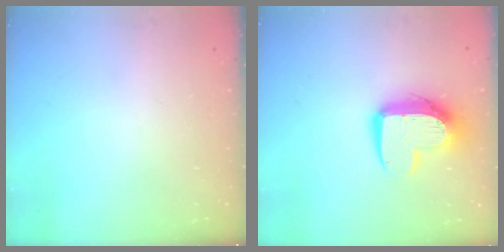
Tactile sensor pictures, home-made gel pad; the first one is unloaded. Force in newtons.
{"total": 11.9, "press": 11.8, "slide": 0.9}